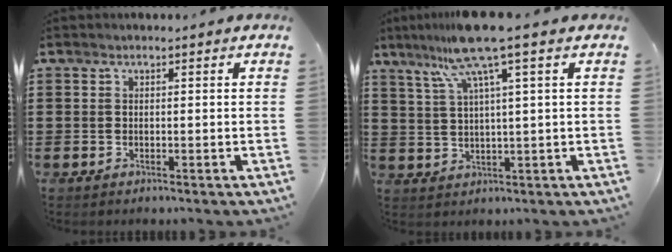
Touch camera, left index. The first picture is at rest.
{"total": 8.8, "force": [4.9, -0.3, 7.3], "torque": [-0.168, -0.016, 0.079]}